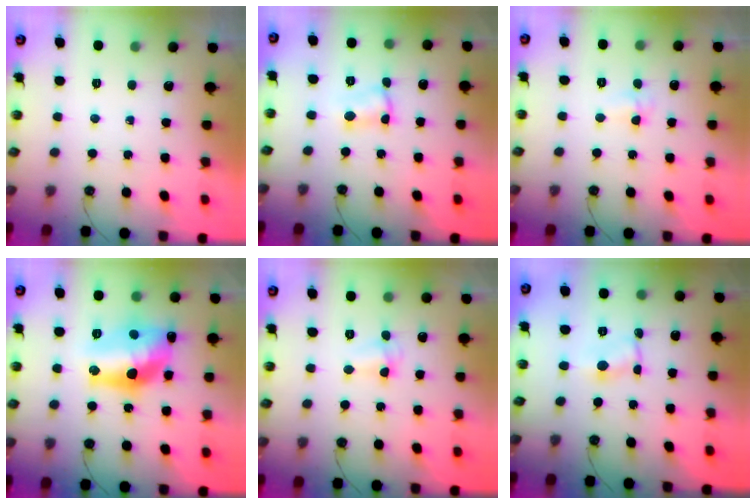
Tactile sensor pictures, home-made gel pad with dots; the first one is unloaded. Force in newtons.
{"total": 2.6, "press": 2.6, "slide": 0.5}
{"total": 3.6, "press": 3.5, "slide": 0.8}
{"total": 16.2, "press": 16.1, "slide": 1.3}
{"total": 2.7, "press": 2.6, "slide": 0.5}
{"total": 0.7, "press": 0.6, "slide": 0.1}